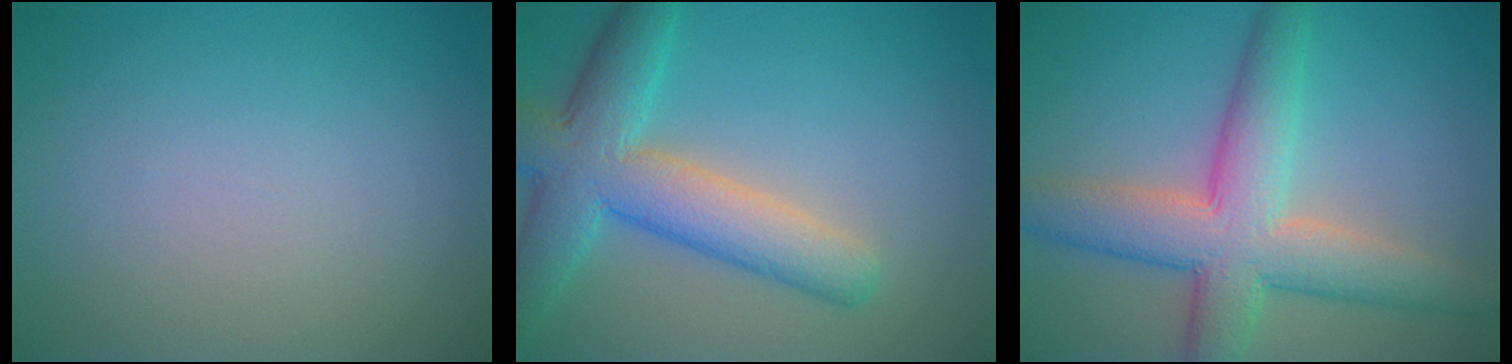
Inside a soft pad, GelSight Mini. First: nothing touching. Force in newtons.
{"total": 7.5, "press": 7.5, "slide": 0.4}
{"total": 8.0, "press": 8.0, "slide": 0.3}